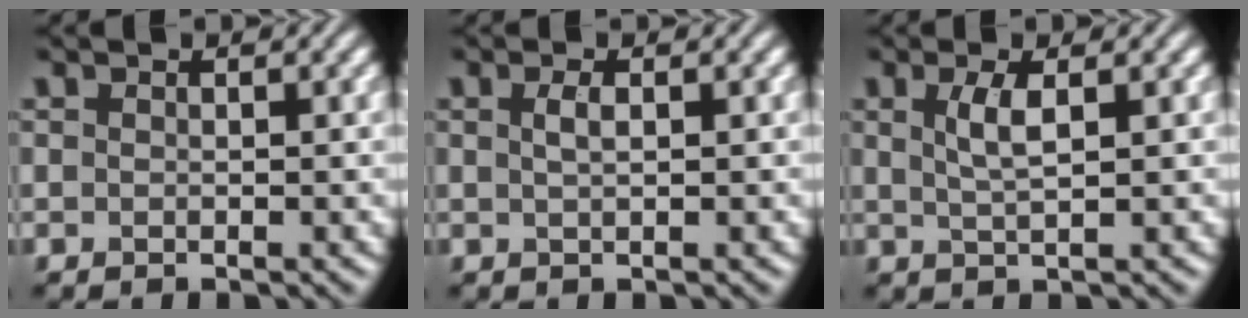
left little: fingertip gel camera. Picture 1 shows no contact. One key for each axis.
{"total": 1.1, "fx": 0.3, "fy": 0.3, "fz": 1.0, "tx": -0.022, "ty": 0.003, "tz": 0.006}
{"total": 2.3, "fx": 0.7, "fy": 0.6, "fz": 2.1, "tx": -0.042, "ty": 0.000, "tz": 0.015}